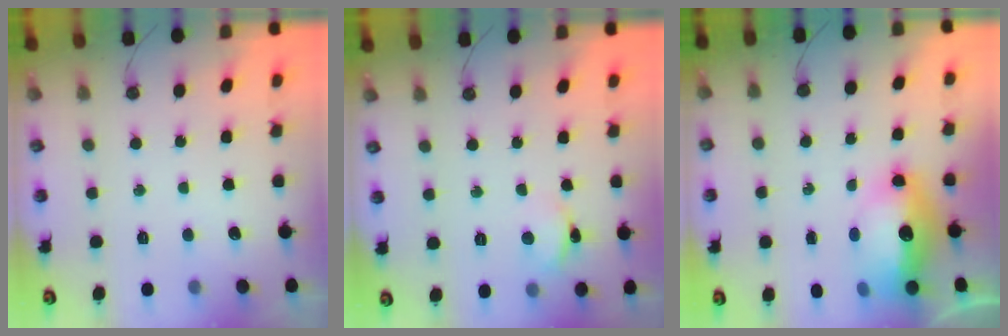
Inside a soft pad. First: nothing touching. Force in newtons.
{"total": 3.6, "press": 3.6, "slide": 0.2}
{"total": 14.6, "press": 14.5, "slide": 1.3}